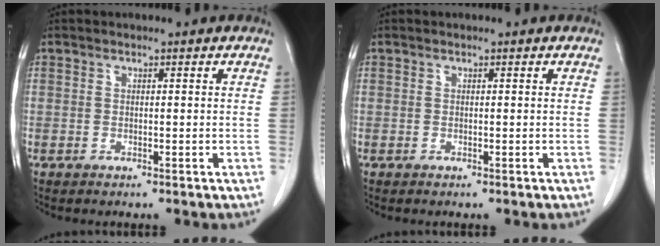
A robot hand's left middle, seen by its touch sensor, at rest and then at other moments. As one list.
[{"total": 0.0}]